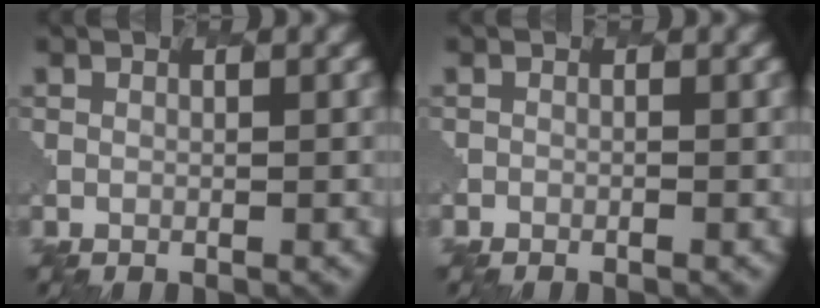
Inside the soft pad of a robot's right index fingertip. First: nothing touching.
{"total": 1.8, "force": [-1.6, 0.5, -0.6], "torque": [0.001, -0.005, -0.017]}